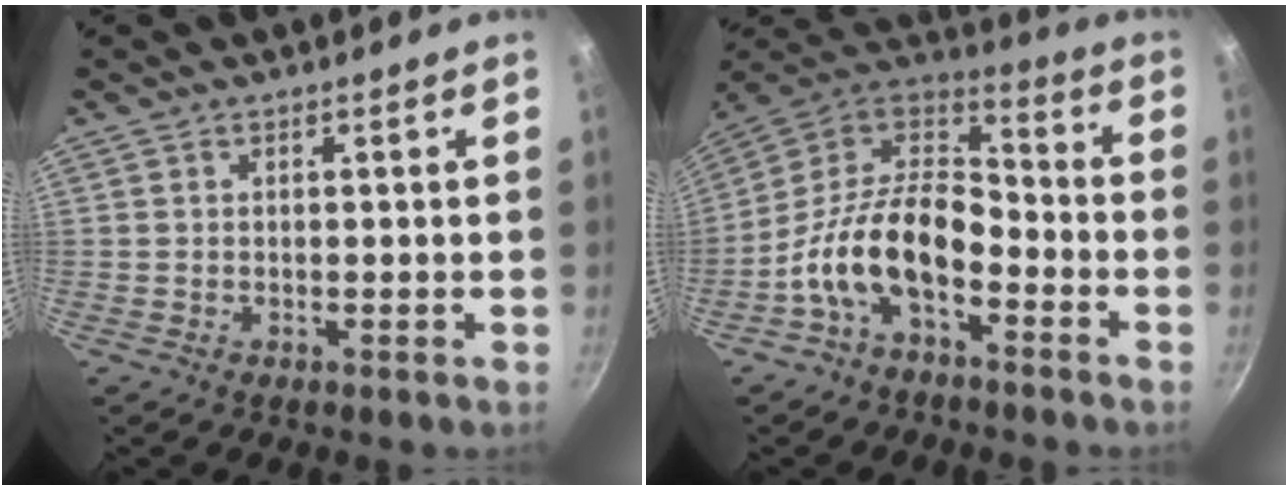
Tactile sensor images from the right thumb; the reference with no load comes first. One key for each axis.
{"total": 16.2, "fx": -6.4, "fy": 9.1, "fz": 11.8, "tx": -0.199, "ty": 0.072, "tz": -0.141}